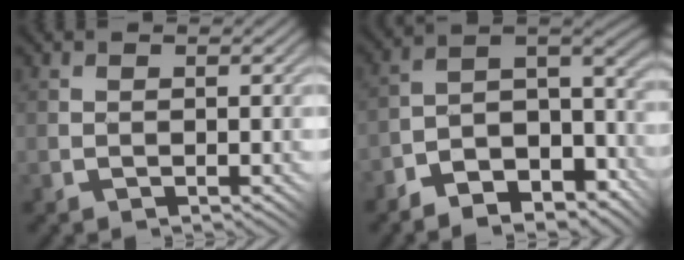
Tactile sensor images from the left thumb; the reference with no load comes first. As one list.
[{"total": 10.0, "force": [-7.1, 4.3, 5.6], "torque": [-0.096, -0.003, -0.127]}]